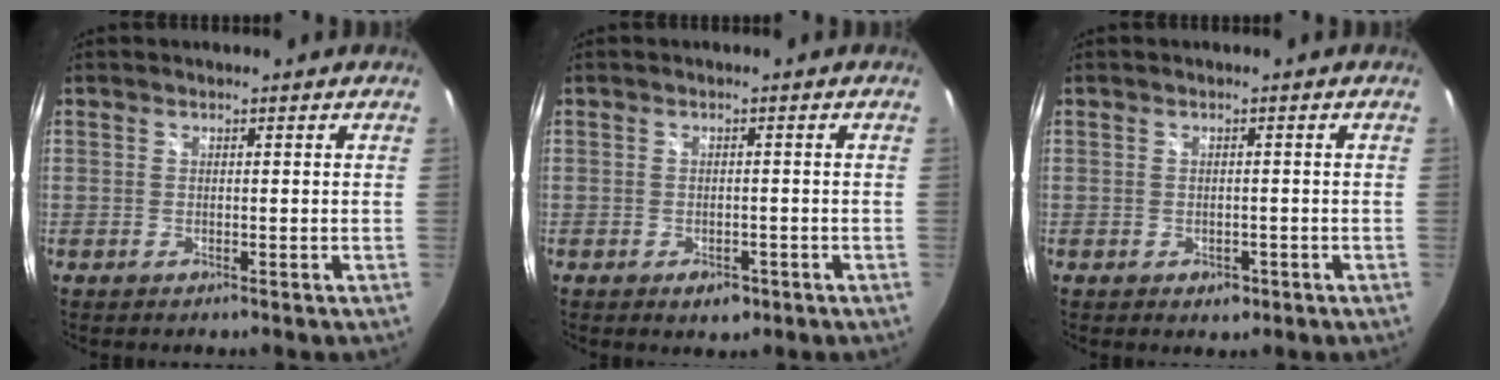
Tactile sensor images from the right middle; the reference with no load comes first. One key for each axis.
{"total": 3.2, "fx": -1.7, "fy": 2.0, "fz": 1.9, "tx": -0.034, "ty": -0.008, "tz": -0.022}
{"total": 2.6, "fx": -1.2, "fy": 1.8, "fz": 1.3, "tx": -0.023, "ty": -0.004, "tz": -0.013}